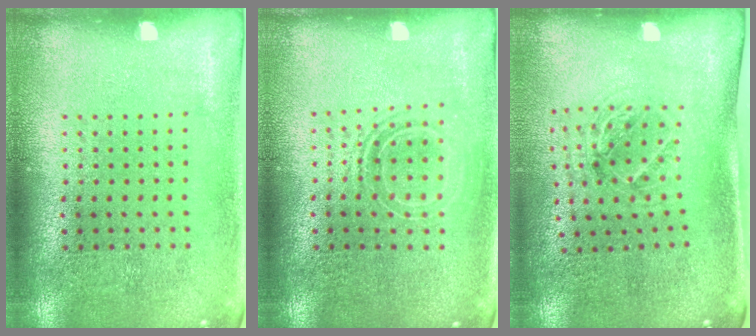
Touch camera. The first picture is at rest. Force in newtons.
{"total": 1.6, "press": 1.2, "slide": 1.0}
{"total": 1.1, "press": 1.1, "slide": 0.4}